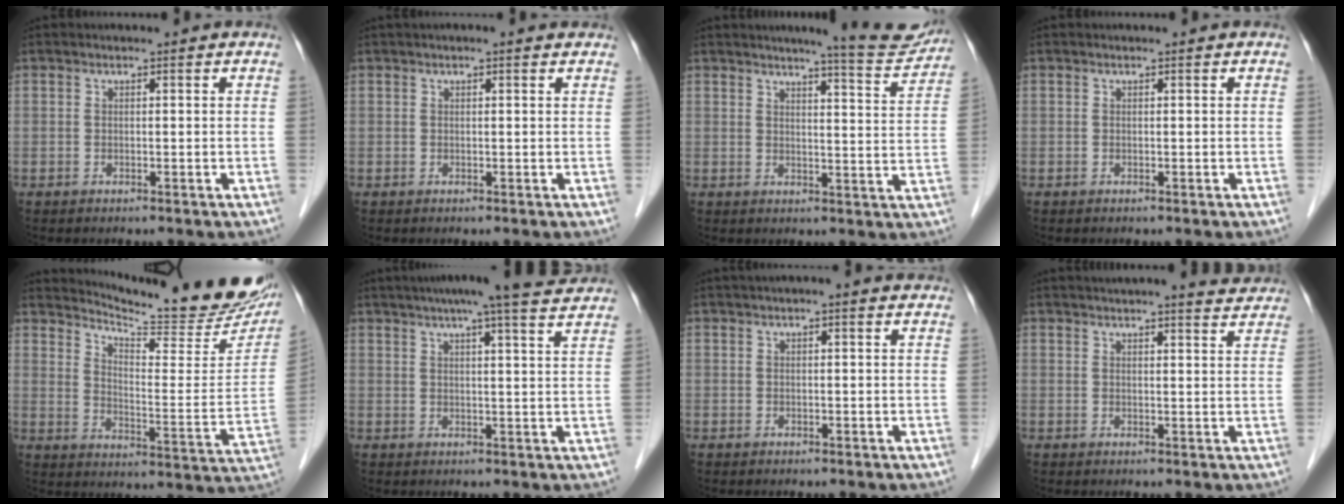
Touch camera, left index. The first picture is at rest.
{"total": 1.2, "force": [0.8, 0.2, 0.9], "torque": [-0.015, 0.017, 0.010]}
{"total": 7.9, "force": [7.5, 0.1, 2.5], "torque": [-0.034, -0.027, 0.083]}
{"total": 0.0}
{"total": 19.8, "force": [18.4, 1.5, 7.2], "torque": [-0.109, -0.090, 0.235]}
{"total": 13.6, "force": [11.7, 0.0, 6.8], "torque": [-0.109, 0.015, 0.144]}
{"total": 2.8, "force": [2.0, 0.2, 2.0], "torque": [-0.027, 0.024, 0.027]}
{"total": 8.4, "force": [7.8, 0.7, 3.2], "torque": [-0.039, 0.006, 0.081]}